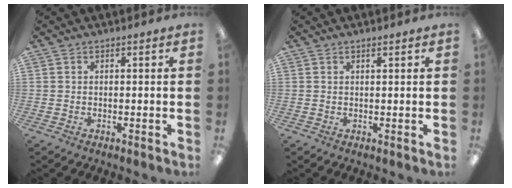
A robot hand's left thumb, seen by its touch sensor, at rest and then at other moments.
{"total": 1.0, "force": [0.8, 0.2, 0.6], "torque": [-0.012, 0.000, 0.014]}